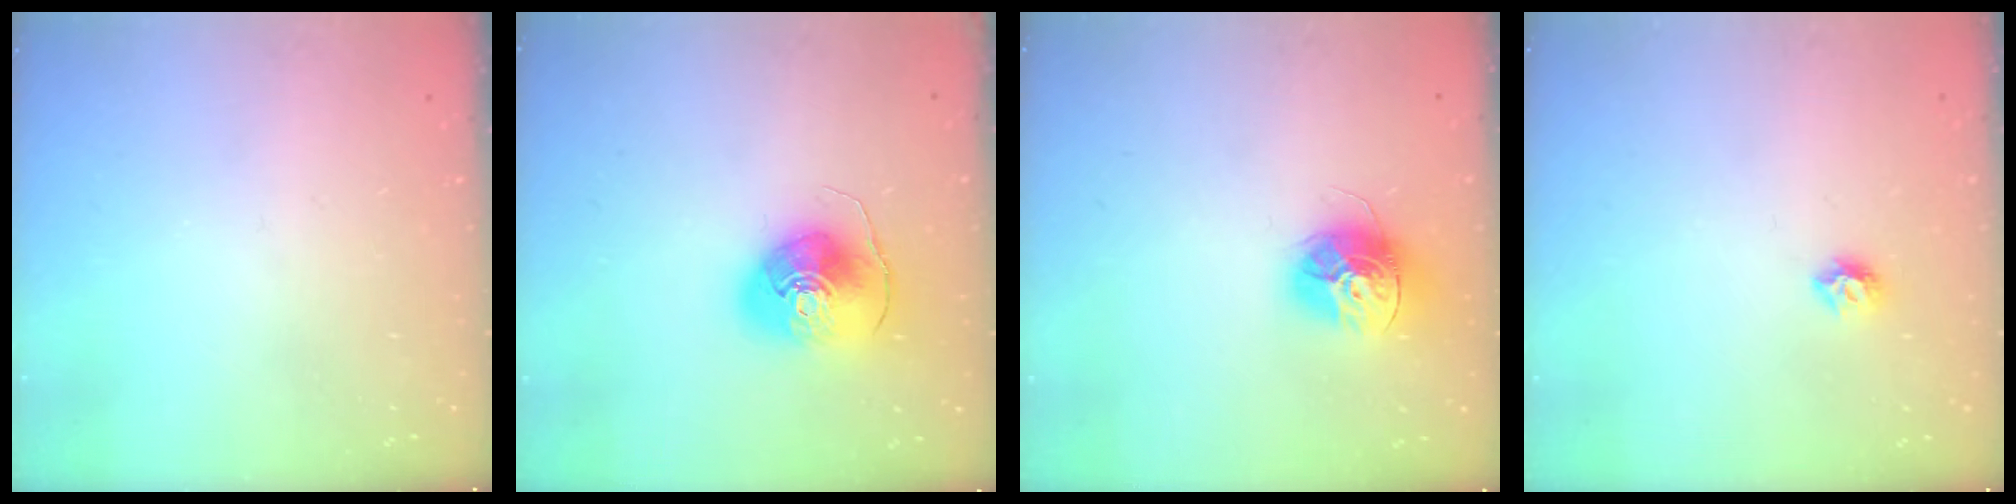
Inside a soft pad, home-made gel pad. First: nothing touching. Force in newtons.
{"total": 10.3, "press": 10.2, "slide": 1.5}
{"total": 13.7, "press": 13.7, "slide": 1.0}
{"total": 6.0, "press": 5.9, "slide": 0.7}